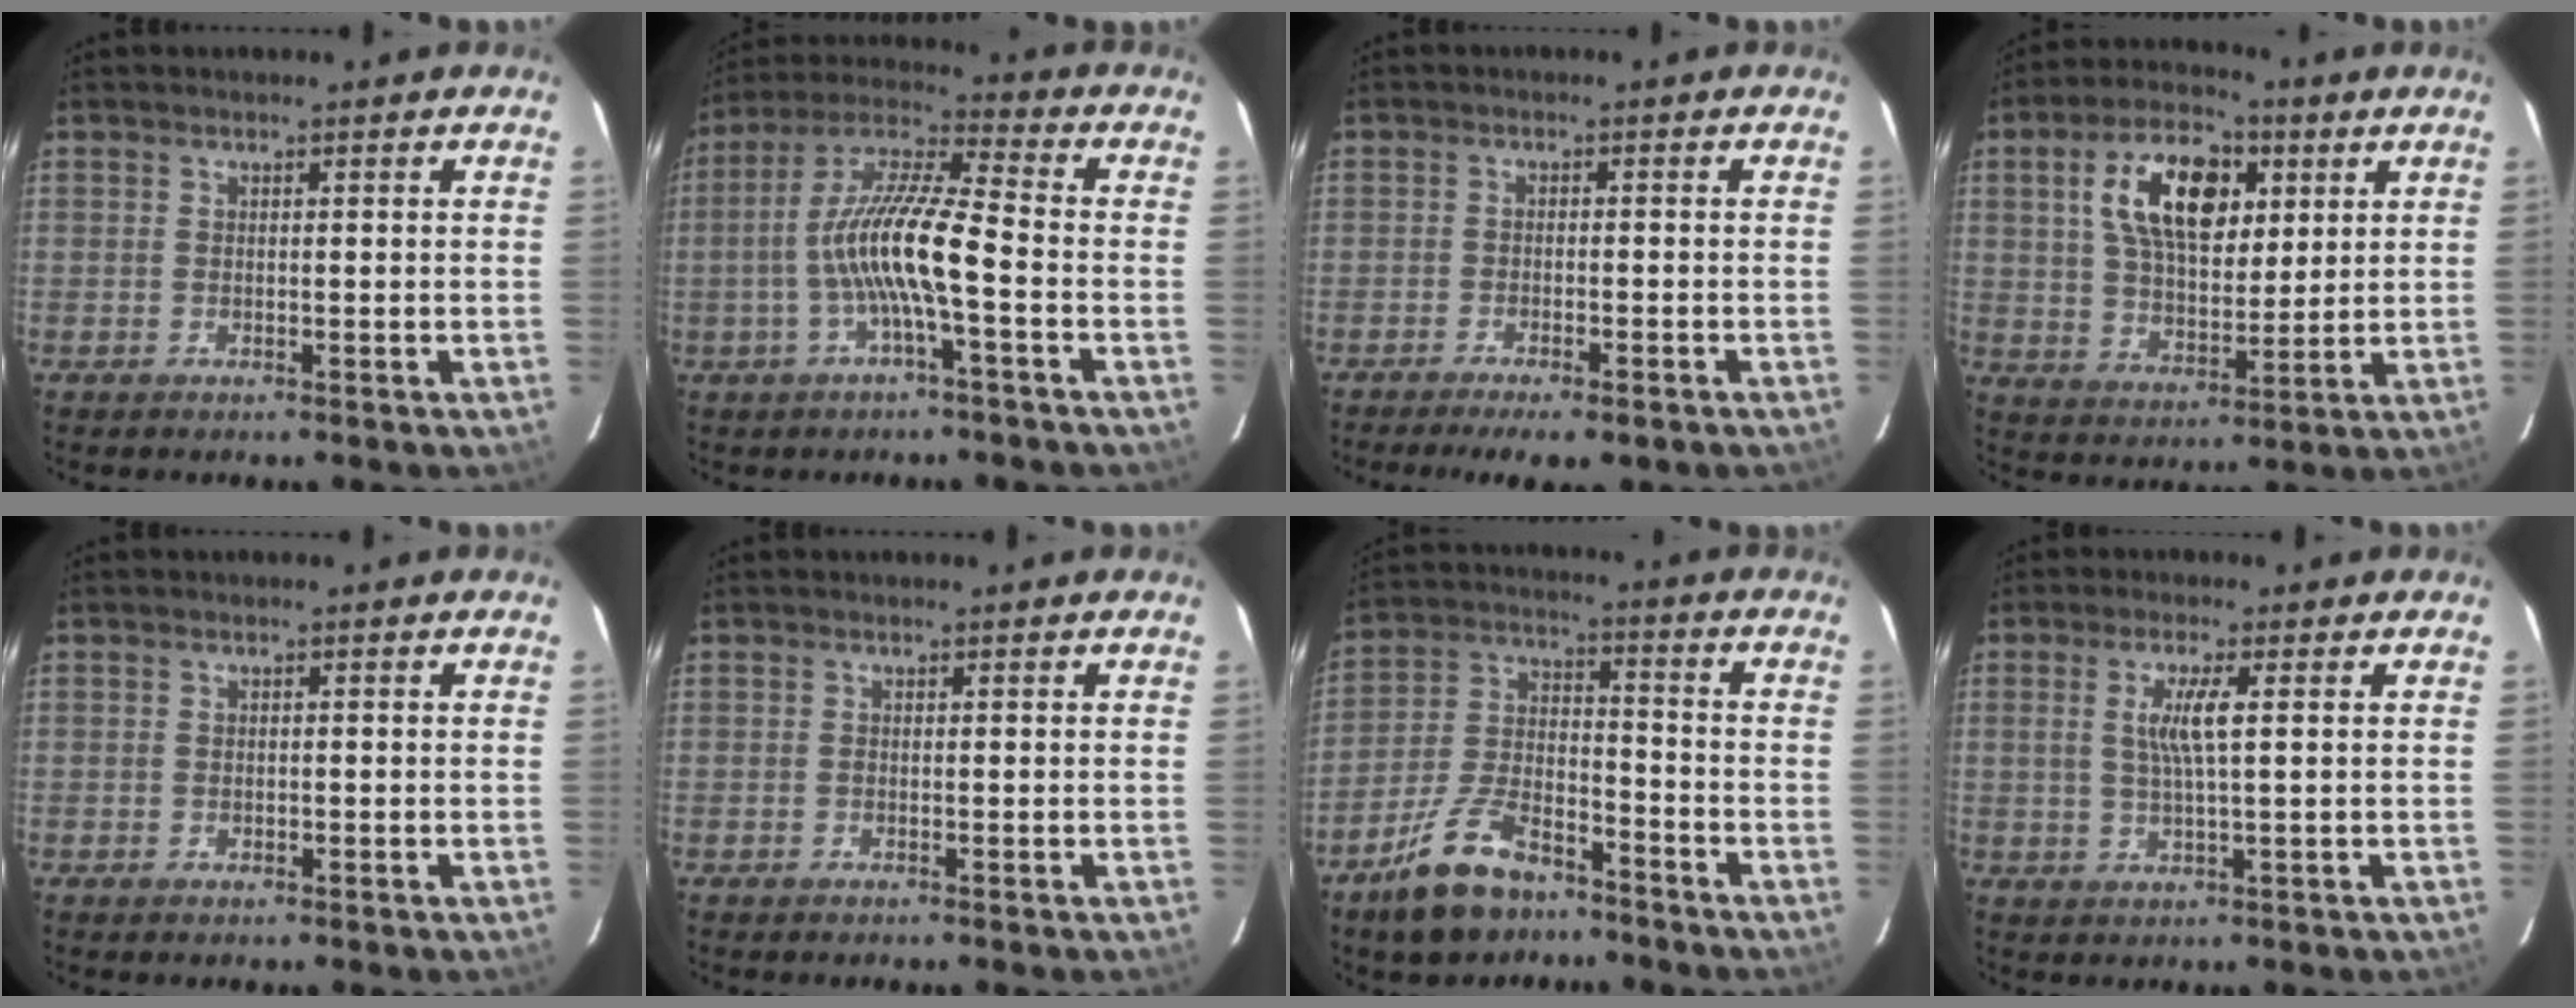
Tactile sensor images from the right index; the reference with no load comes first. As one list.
[{"total": 12.1, "force": [-3.0, 1.4, 11.7], "torque": [-0.232, 0.012, -0.059]}, {"total": 8.2, "force": [-6.2, 2.1, 4.9], "torque": [-0.111, -0.024, -0.092]}, {"total": 15.0, "force": [5.1, 8.2, 11.5], "torque": [-0.200, 0.022, 0.090]}, {"total": 0.8, "force": [-0.3, 0.7, 0.2], "torque": [-0.001, -0.001, -0.004]}, {"total": 0.0}, {"total": 13.3, "force": [-9.3, 6.1, 7.3], "torque": [-0.159, 0.007, -0.165]}, {"total": 5.0, "force": [1.0, 0.3, 4.9], "torque": [-0.095, -0.003, 0.019]}]